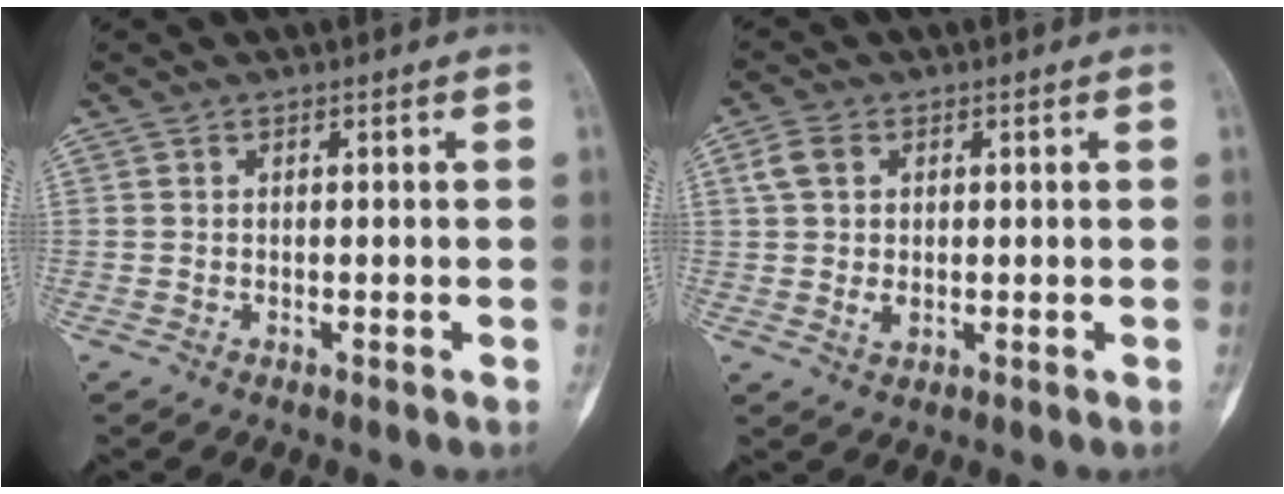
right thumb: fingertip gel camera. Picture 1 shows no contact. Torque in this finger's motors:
{"motor_torque": [-0.22, -0.16, 0.25, -0.20, 0.11]}